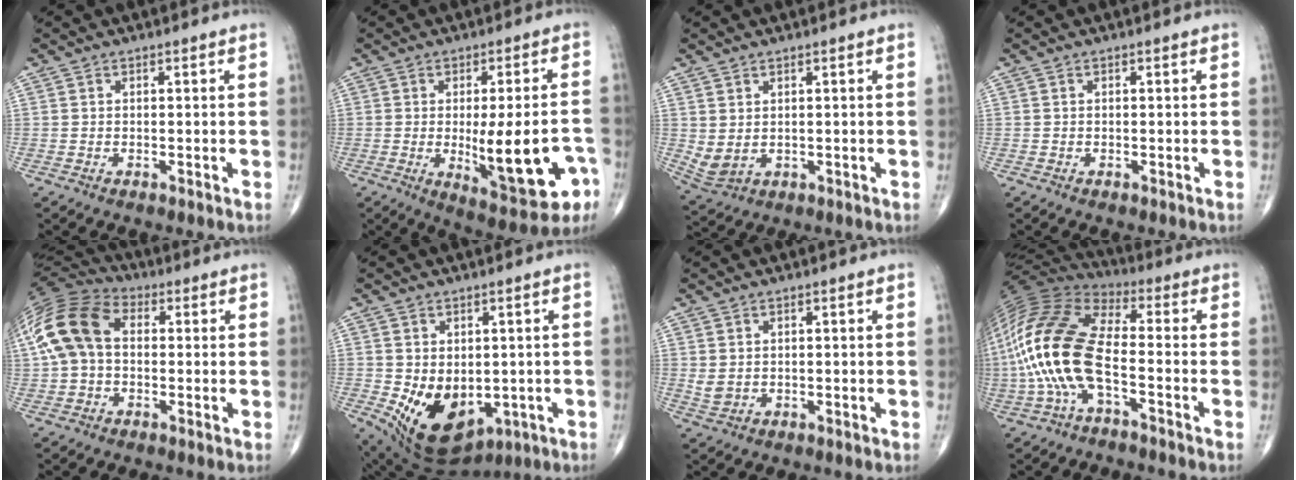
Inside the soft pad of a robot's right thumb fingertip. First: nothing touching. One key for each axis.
{"total": 16.5, "fx": -3.9, "fy": 5.6, "fz": 15.1, "tx": -0.193, "ty": 0.005, "tz": -0.034}
{"total": 4.0, "fx": 0.9, "fy": 2.5, "fz": 3.0, "tx": -0.066, "ty": -0.006, "tz": 0.030}
{"total": 0.0}
{"total": 14.8, "fx": 1.4, "fy": 10.2, "fz": 10.6, "tx": -0.217, "ty": 0.039, "tz": 0.016}
{"total": 13.1, "fx": -2.2, "fy": 9.0, "fz": 9.3, "tx": -0.132, "ty": -0.011, "tz": -0.006}
{"total": 2.1, "fx": 0.5, "fy": 1.5, "fz": 1.4, "tx": -0.026, "ty": -0.005, "tz": 0.015}
{"total": 18.8, "fx": -3.9, "fy": 8.3, "fz": 16.3, "tx": -0.355, "ty": 0.033, "tz": -0.081}